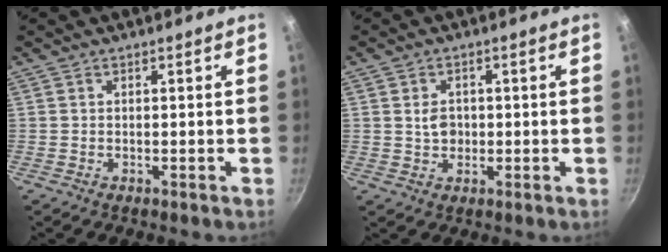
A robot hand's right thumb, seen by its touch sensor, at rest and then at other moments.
{"total": 3.7, "force": [0.2, 3.0, 2.2], "torque": [-0.023, 0.003, 0.003]}